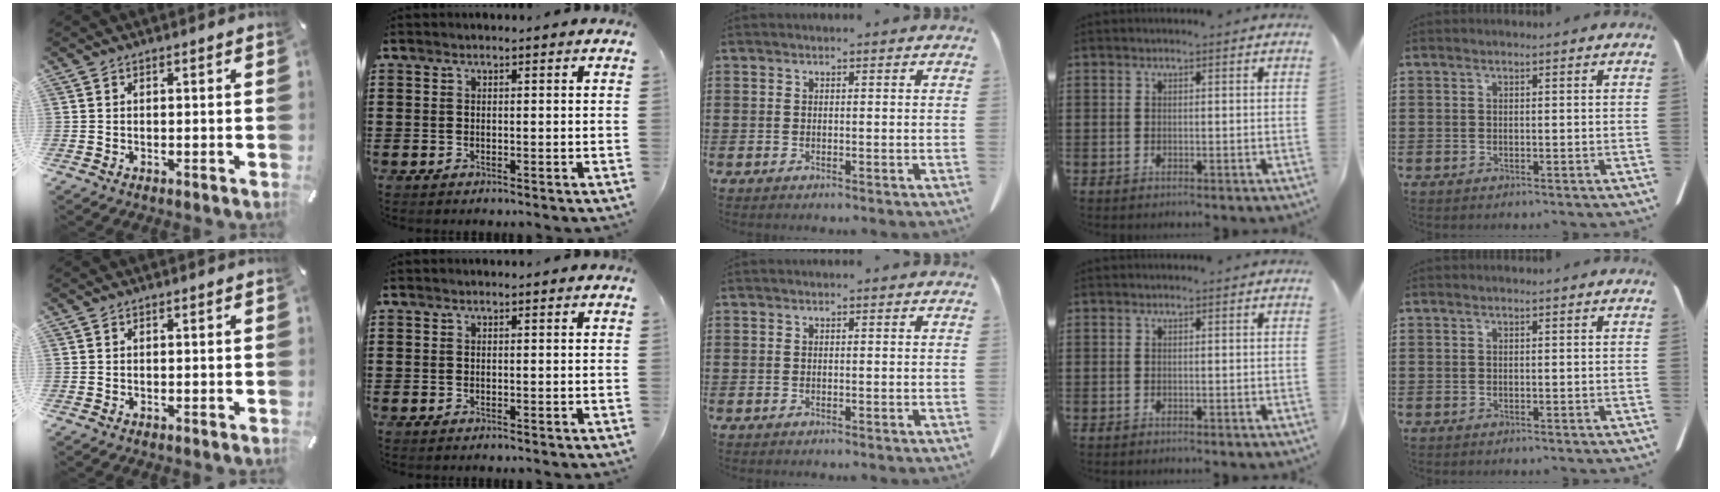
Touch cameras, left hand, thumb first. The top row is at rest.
{}